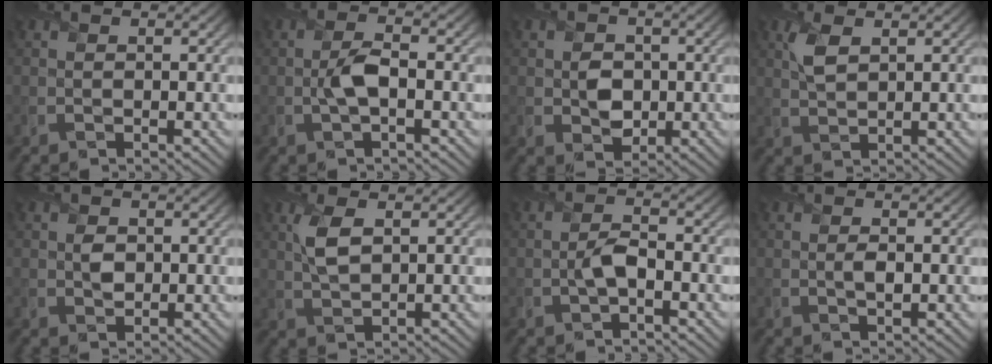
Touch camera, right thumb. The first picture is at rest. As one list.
[{"total": 3.0, "force": [-0.5, 1.1, 2.7], "torque": [-0.060, 0.005, -0.011]}, {"total": 3.5, "force": [-0.2, 3.0, 1.8], "torque": [-0.038, -0.003, -0.009]}, {"total": 3.1, "force": [1.3, 1.4, 2.4], "torque": [-0.062, 0.002, 0.030]}, {"total": 1.7, "force": [0.3, 1.4, 1.0], "torque": [-0.022, -0.001, 0.004]}, {"total": 3.8, "force": [1.2, 1.7, 3.2], "torque": [-0.080, 0.002, 0.027]}, {"total": 2.5, "force": [-0.9, 0.9, 2.1], "torque": [-0.045, 0.006, -0.020]}, {"total": 1.1, "force": [0.1, 0.4, 1.1], "torque": [-0.021, 0.002, 0.001]}]